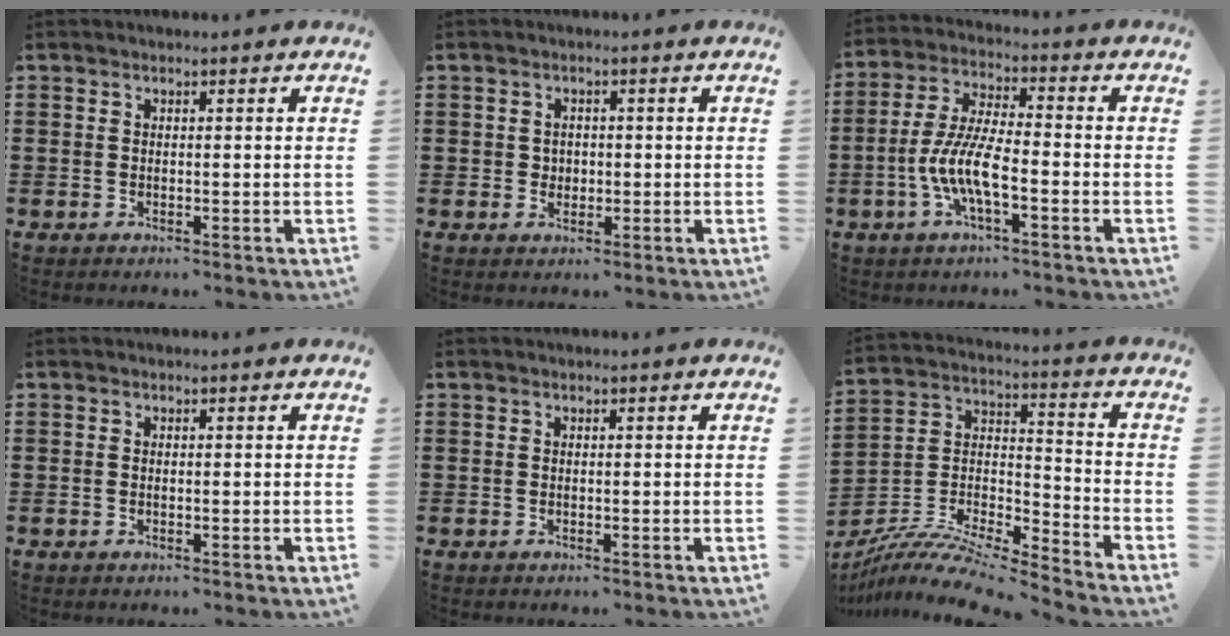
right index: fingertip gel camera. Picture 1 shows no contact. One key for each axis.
{"total": 1.6, "fx": 0.0, "fy": 1.5, "fz": 0.5, "tx": -0.015, "ty": 0.007, "tz": -0.002}
{"total": 8.0, "fx": -3.0, "fy": 1.9, "fz": 7.2, "tx": -0.168, "ty": -0.013, "tz": -0.063}
{"total": 0.0}
{"total": 0.0}
{"total": 9.7, "fx": -8.9, "fy": 1.2, "fz": 3.8, "tx": -0.078, "ty": 0.007, "tz": -0.181}